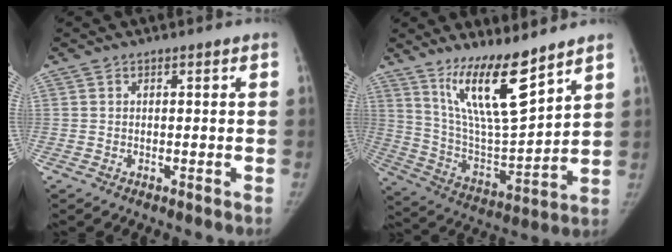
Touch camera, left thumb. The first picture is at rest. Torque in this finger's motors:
{"motor_torque": [0.34, 0.14, 1.55, -1.22, 0.35]}